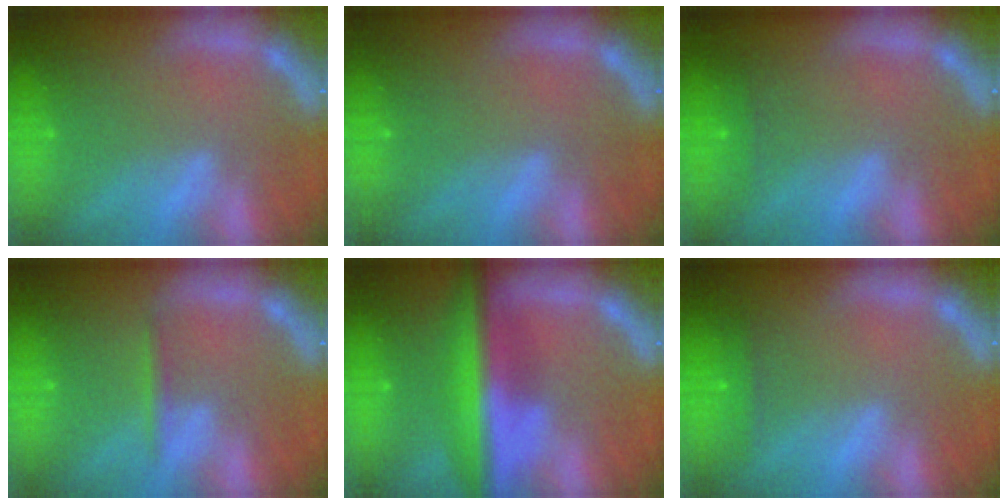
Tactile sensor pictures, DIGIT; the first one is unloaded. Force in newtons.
{"total": 0.0}
{"total": 0.9}
{"total": 1.4}
{"total": 9.5}
{"total": 1.4}